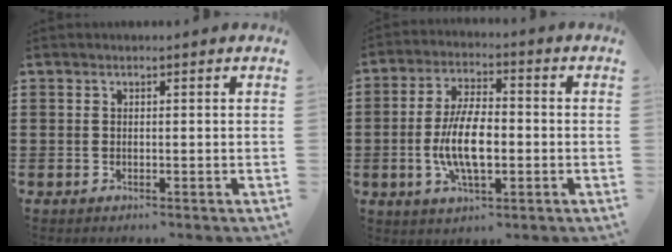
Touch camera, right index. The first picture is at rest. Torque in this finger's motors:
{"motor_torque": [2.14, 0.00, 1.05, 0.21]}